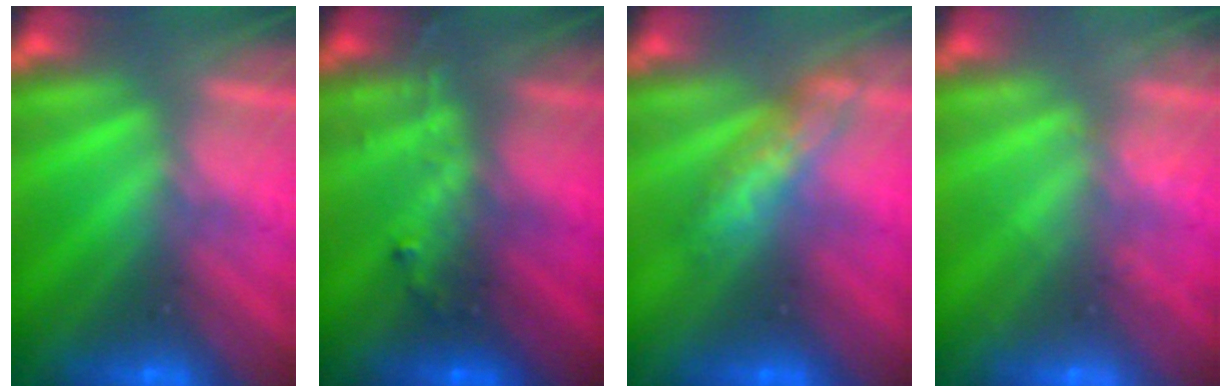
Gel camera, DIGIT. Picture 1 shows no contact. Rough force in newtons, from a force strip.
{"total": 3.0}
{"total": 2.7}
{"total": 2.0}